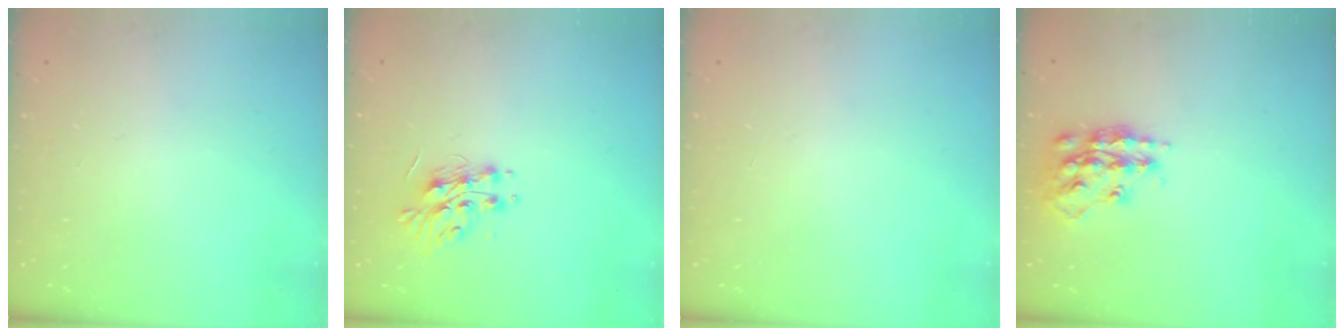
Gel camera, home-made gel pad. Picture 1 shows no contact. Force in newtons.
{"total": 11.1, "press": 11.1, "slide": 0.2}
{"total": 0.0}
{"total": 15.9, "press": 15.8, "slide": 1.0}